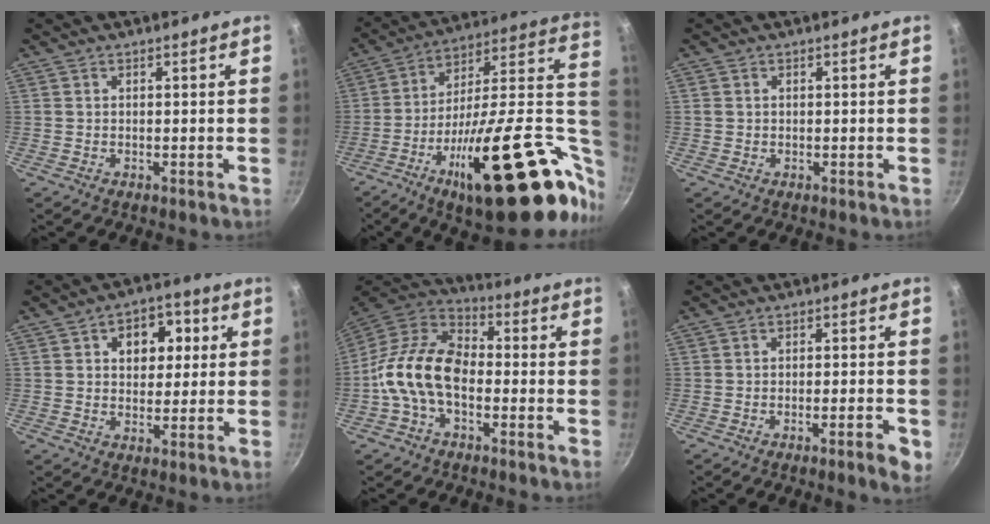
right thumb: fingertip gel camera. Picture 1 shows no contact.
{"total": 37.6, "force": [-8.2, 13.8, 34.0], "torque": [-0.466, 0.021, -0.127]}
{"total": 0.9, "force": [0.2, 0.8, 0.3], "torque": [-0.006, 0.003, 0.003]}
{"total": 9.1, "force": [2.5, 6.4, 5.9], "torque": [-0.041, 0.005, 0.028]}
{"total": 14.3, "force": [-3.1, 9.1, 10.6], "torque": [-0.168, 0.040, -0.080]}
{"total": 4.9, "force": [-2.2, 0.8, 4.3], "torque": [-0.057, 0.008, -0.031]}